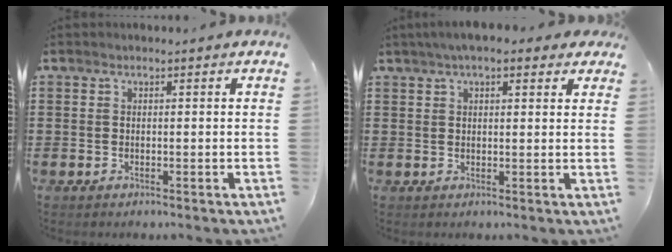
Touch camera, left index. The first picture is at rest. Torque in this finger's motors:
{"motor_torque": [2.14, 0.00, 1.05, 0.21]}